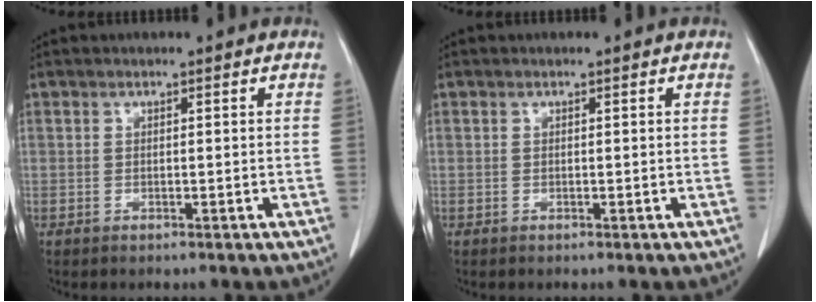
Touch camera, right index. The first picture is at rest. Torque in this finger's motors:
{"motor_torque": [0.00, 0.00, 0.00, 0.00]}